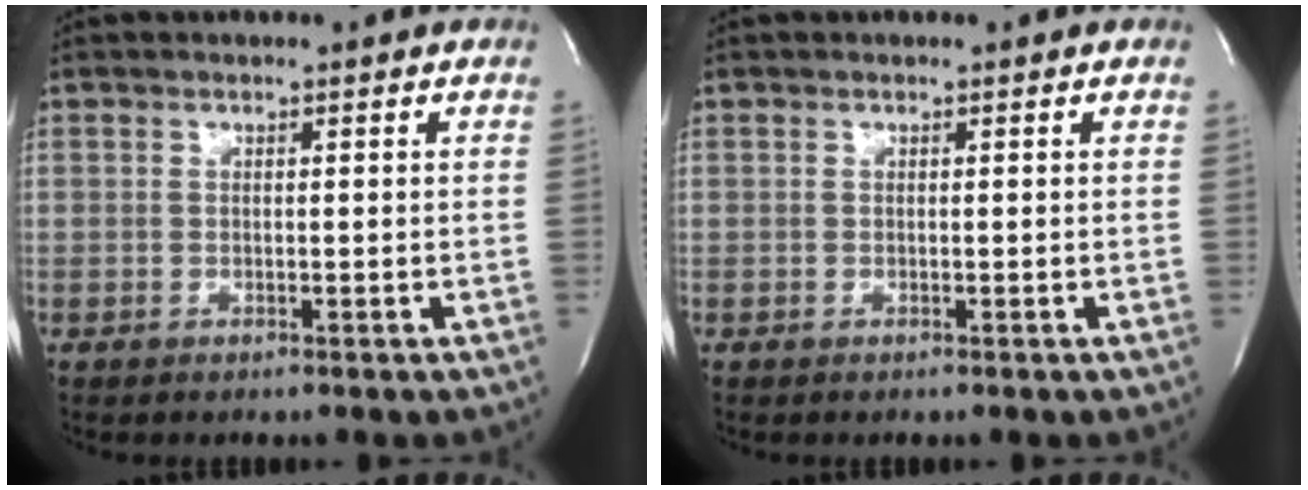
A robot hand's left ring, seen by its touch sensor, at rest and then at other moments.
{"total": 0.0}